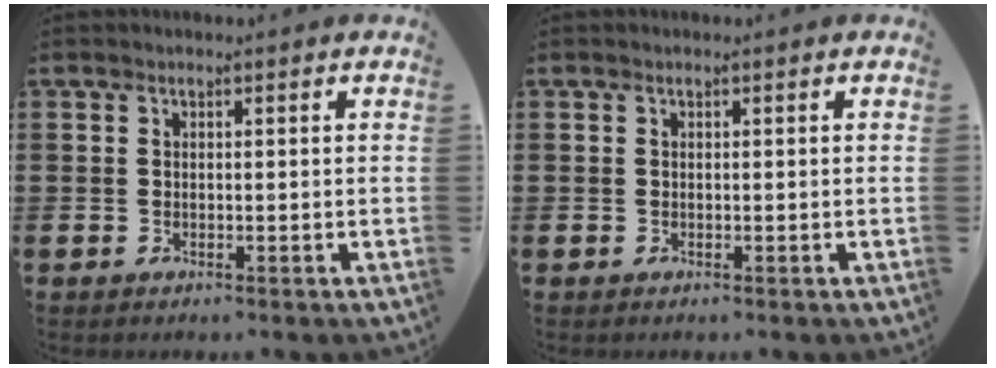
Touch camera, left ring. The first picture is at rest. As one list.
[{"total": 0.0}]